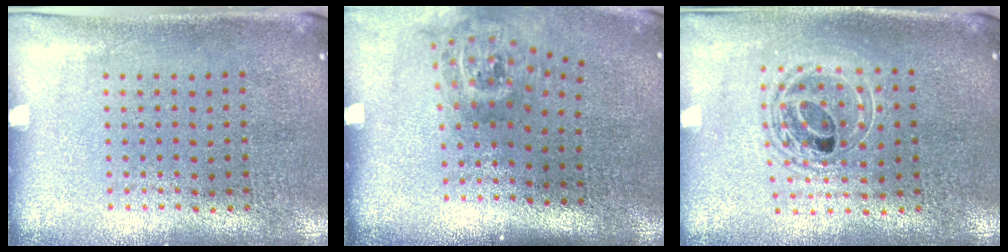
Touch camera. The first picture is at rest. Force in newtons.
{"total": 1.9, "press": 1.3, "slide": 1.4}
{"total": 1.5, "press": 1.3, "slide": 0.8}